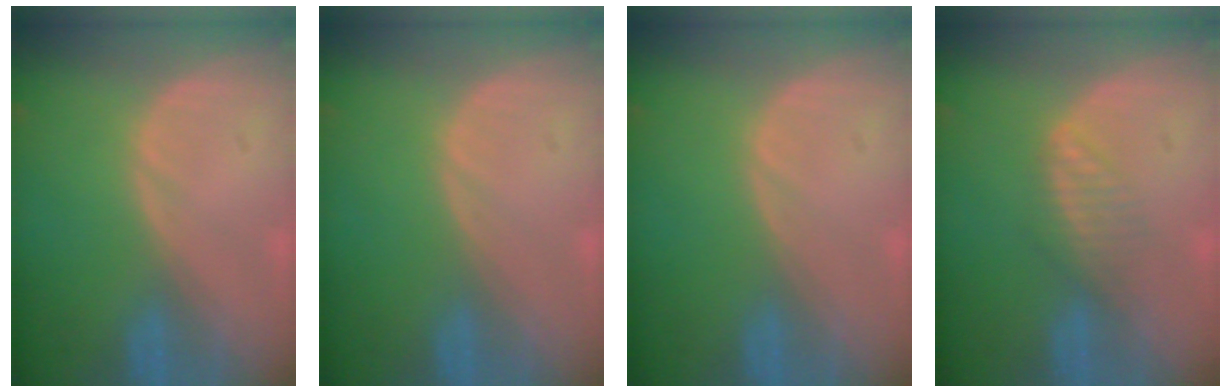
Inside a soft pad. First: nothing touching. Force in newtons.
{"total": 0.0}
{"total": 0.0}
{"total": 2.7, "press": 2.7, "slide": 0.2}